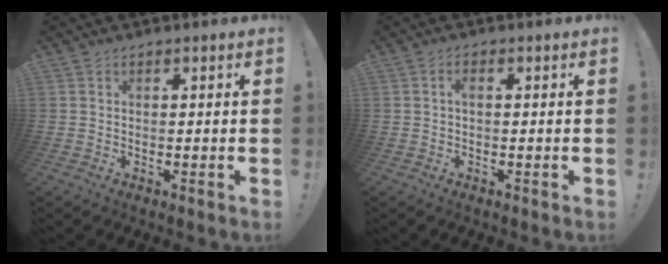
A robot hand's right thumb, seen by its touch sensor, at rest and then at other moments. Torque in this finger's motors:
{"motor_torque": [-0.17, 0.04, -0.08, 0.08, 0.01]}